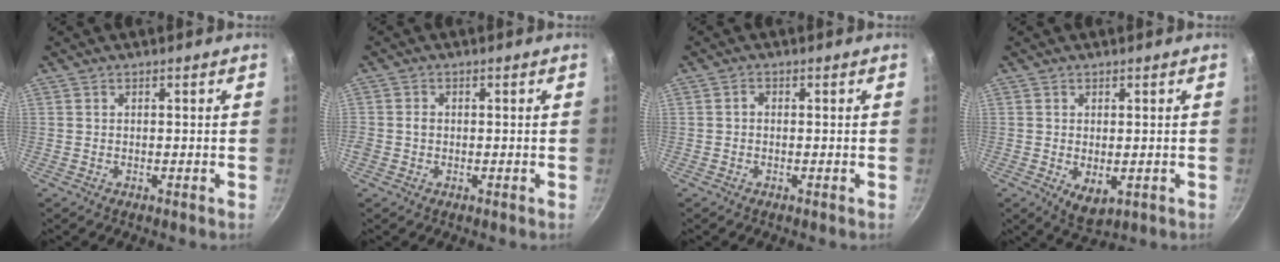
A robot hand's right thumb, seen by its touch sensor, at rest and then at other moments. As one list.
[{"total": 1.8, "force": [-0.2, 1.5, 1.0], "torque": [-0.014, 0.003, -0.004]}, {"total": 1.0, "force": [-0.2, 0.8, 0.6], "torque": [-0.006, 0.003, -0.008]}, {"total": 4.3, "force": [-1.0, 2.4, 3.5], "torque": [-0.055, -0.010, -0.002]}]